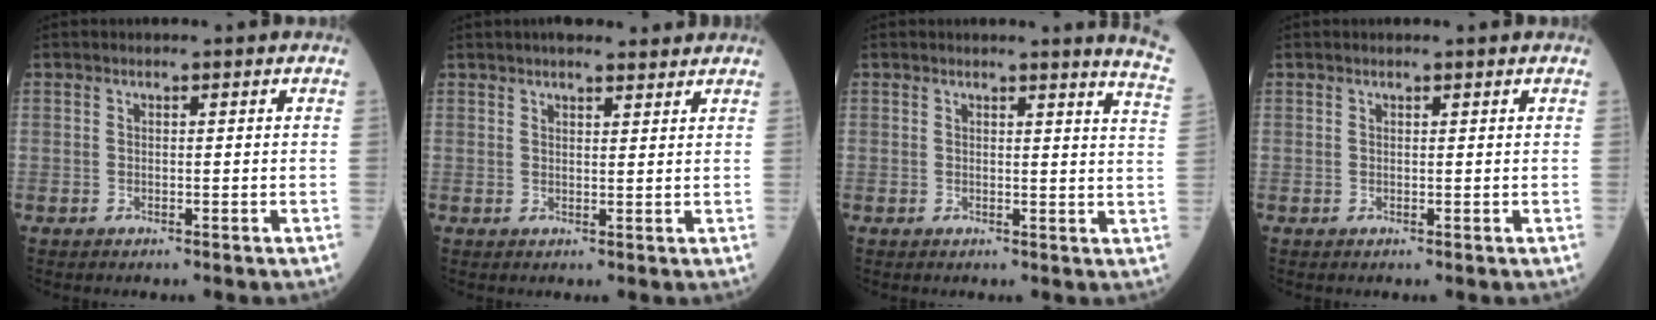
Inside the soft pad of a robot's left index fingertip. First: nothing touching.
{"total": 6.6, "force": [5.8, 1.4, 2.8], "torque": [-0.034, 0.021, 0.079]}
{"total": 6.4, "force": [6.1, -1.1, 1.5], "torque": [-0.014, -0.069, 0.039]}
{"total": 0.6, "force": [0.6, -0.1, 0.2], "torque": [-0.004, 0.005, 0.009]}